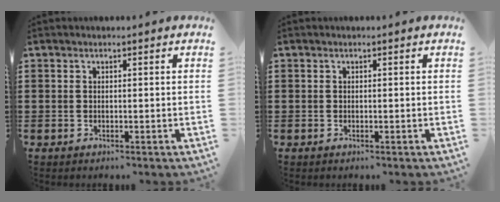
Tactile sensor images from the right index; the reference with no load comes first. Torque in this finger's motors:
{"motor_torque": [-0.02, -0.02, 0.00, -0.01]}